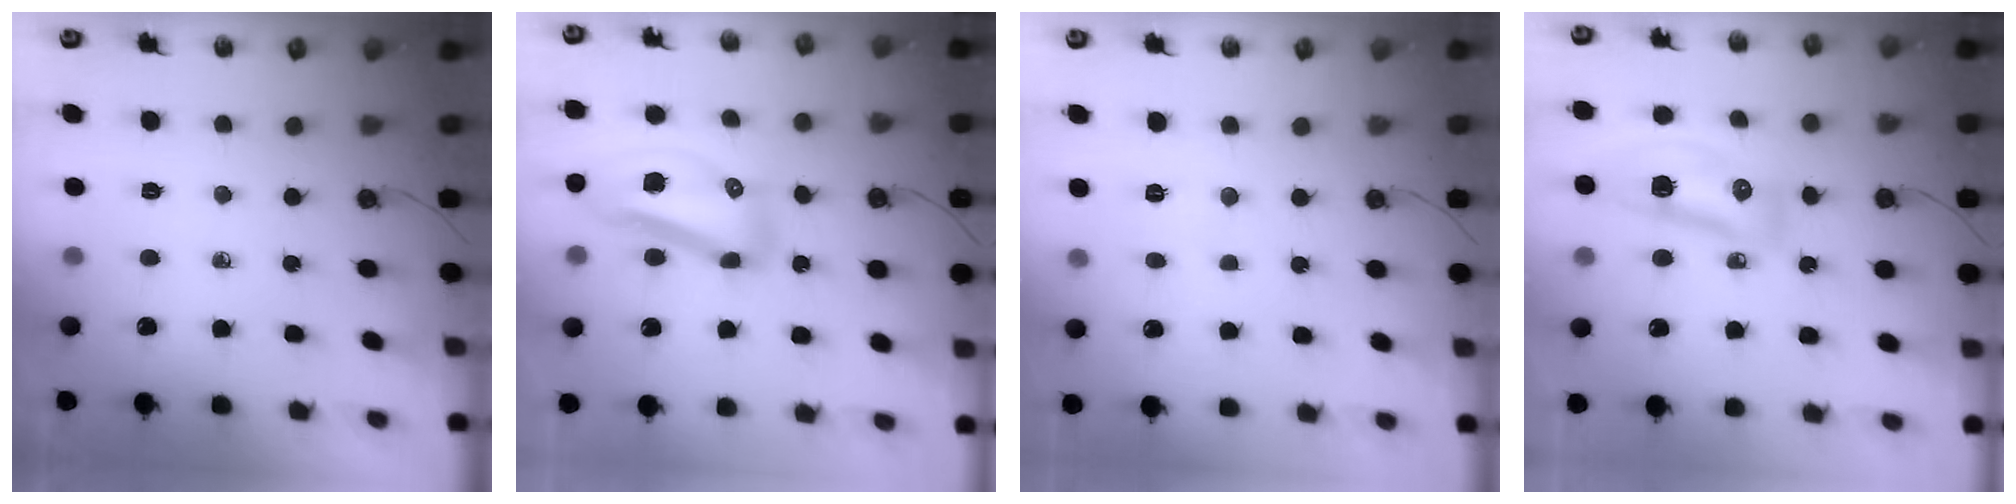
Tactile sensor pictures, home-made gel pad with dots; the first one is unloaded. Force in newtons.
{"total": 14.7, "press": 14.6, "slide": 1.8}
{"total": 4.4, "press": 4.3, "slide": 1.1}
{"total": 10.7, "press": 10.6, "slide": 1.5}